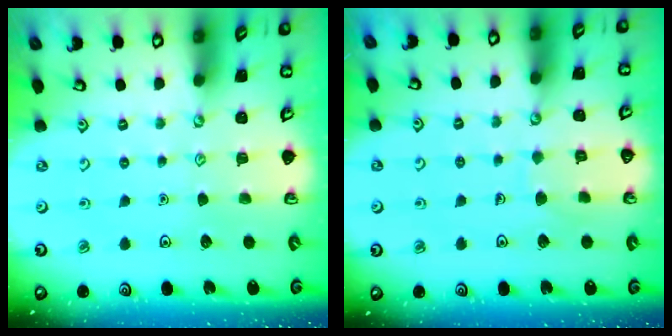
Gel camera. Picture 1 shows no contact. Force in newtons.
{"total": 5.6, "press": 5.6, "slide": 0.5}